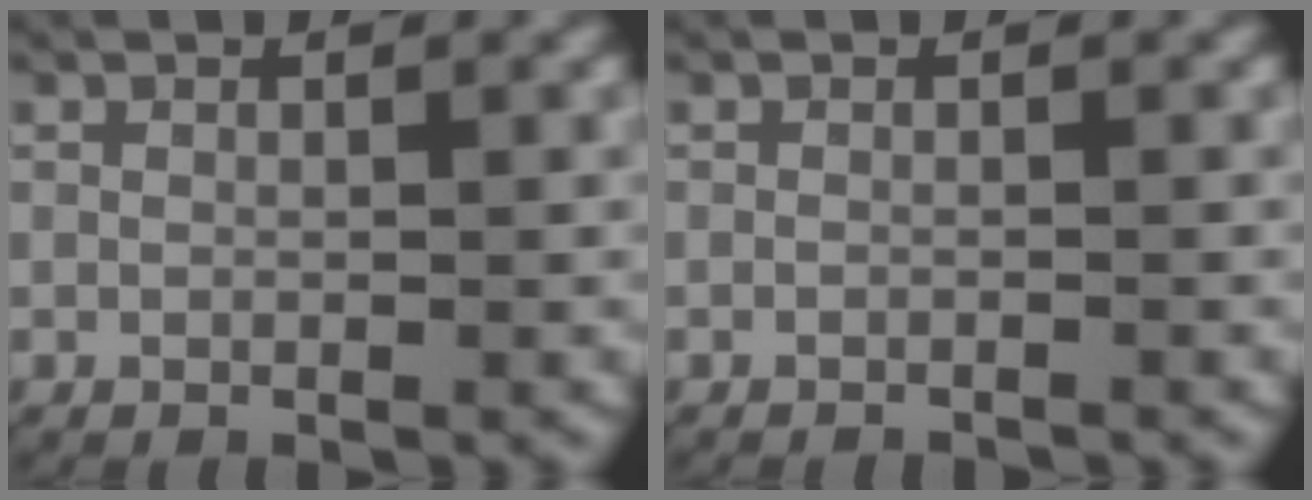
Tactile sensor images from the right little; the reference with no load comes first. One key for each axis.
{"total": 1.0, "fx": -1.0, "fy": 0.0, "fz": 0.0, "tx": -0.004, "ty": -0.005, "tz": -0.013}